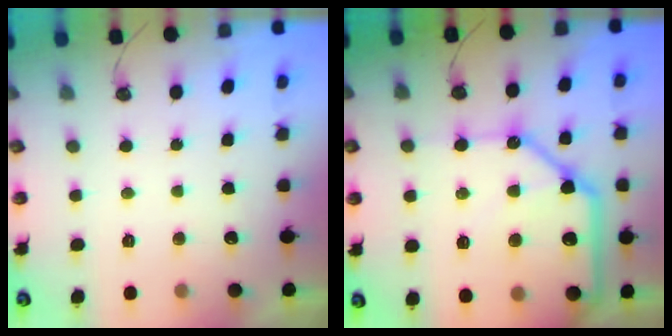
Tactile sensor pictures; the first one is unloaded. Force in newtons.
{"total": 23.8, "press": 23.6, "slide": 3.1}